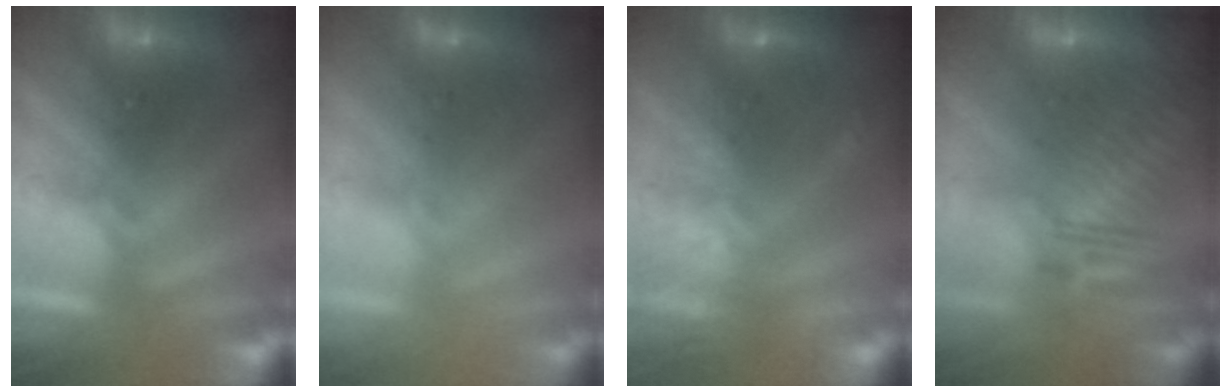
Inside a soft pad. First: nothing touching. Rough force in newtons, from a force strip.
{"total": 2.1}
{"total": 9.0}
{"total": 7.7}